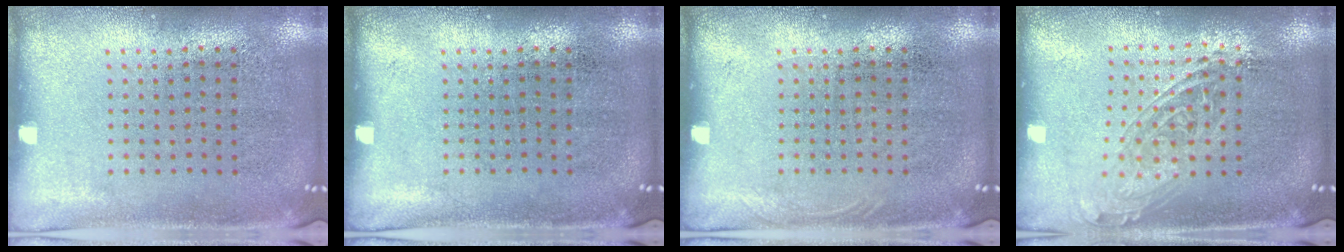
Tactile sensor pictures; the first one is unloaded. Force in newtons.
{"total": 0.0}
{"total": 0.5, "press": 0.5, "slide": 0.2}
{"total": 1.7, "press": 1.4, "slide": 0.9}